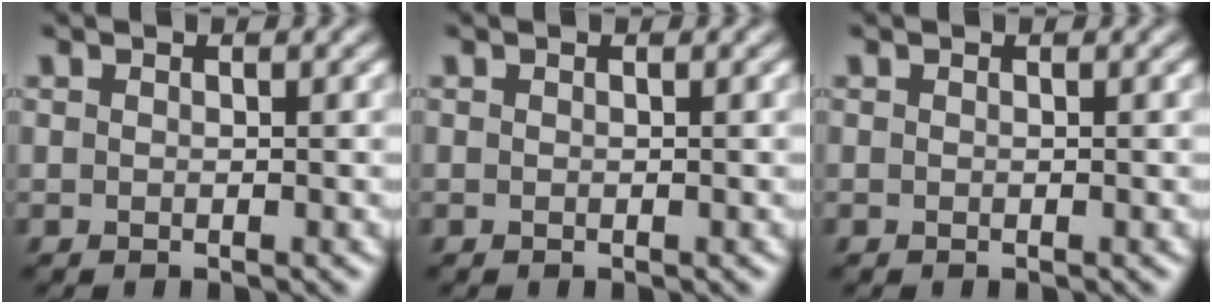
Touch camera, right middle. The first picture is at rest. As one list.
[{"total": 0.0}, {"total": 0.0}]